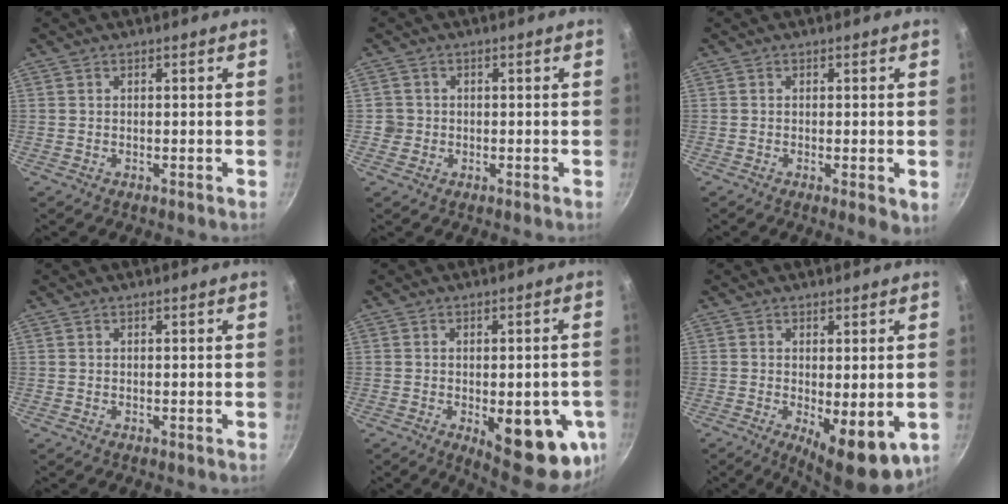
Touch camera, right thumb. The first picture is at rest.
{"total": 2.1, "force": [-0.3, 2.1, 0.0], "torque": [0.015, 0.008, -0.007]}
{"total": 3.2, "force": [-0.6, 0.7, 3.1], "torque": [-0.052, -0.013, -0.011]}
{"total": 0.0}
{"total": 16.0, "force": [-5.2, 6.4, 13.7], "torque": [-0.135, 0.002, -0.046]}
{"total": 11.1, "force": [-3.4, 4.0, 9.8], "torque": [-0.129, -0.023, -0.035]}